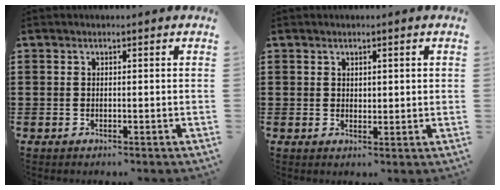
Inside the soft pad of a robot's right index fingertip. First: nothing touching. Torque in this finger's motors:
{"motor_torque": [-0.16, 0.15, 0.00, 0.00]}